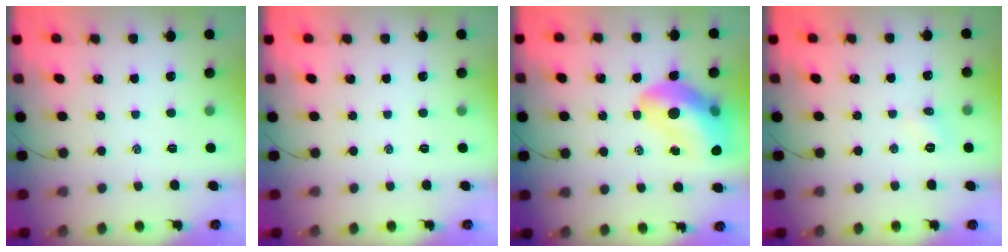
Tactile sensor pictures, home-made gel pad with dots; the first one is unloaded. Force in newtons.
{"total": 0.0}
{"total": 15.7, "press": 15.1, "slide": 4.2}
{"total": 5.1, "press": 4.9, "slide": 1.6}